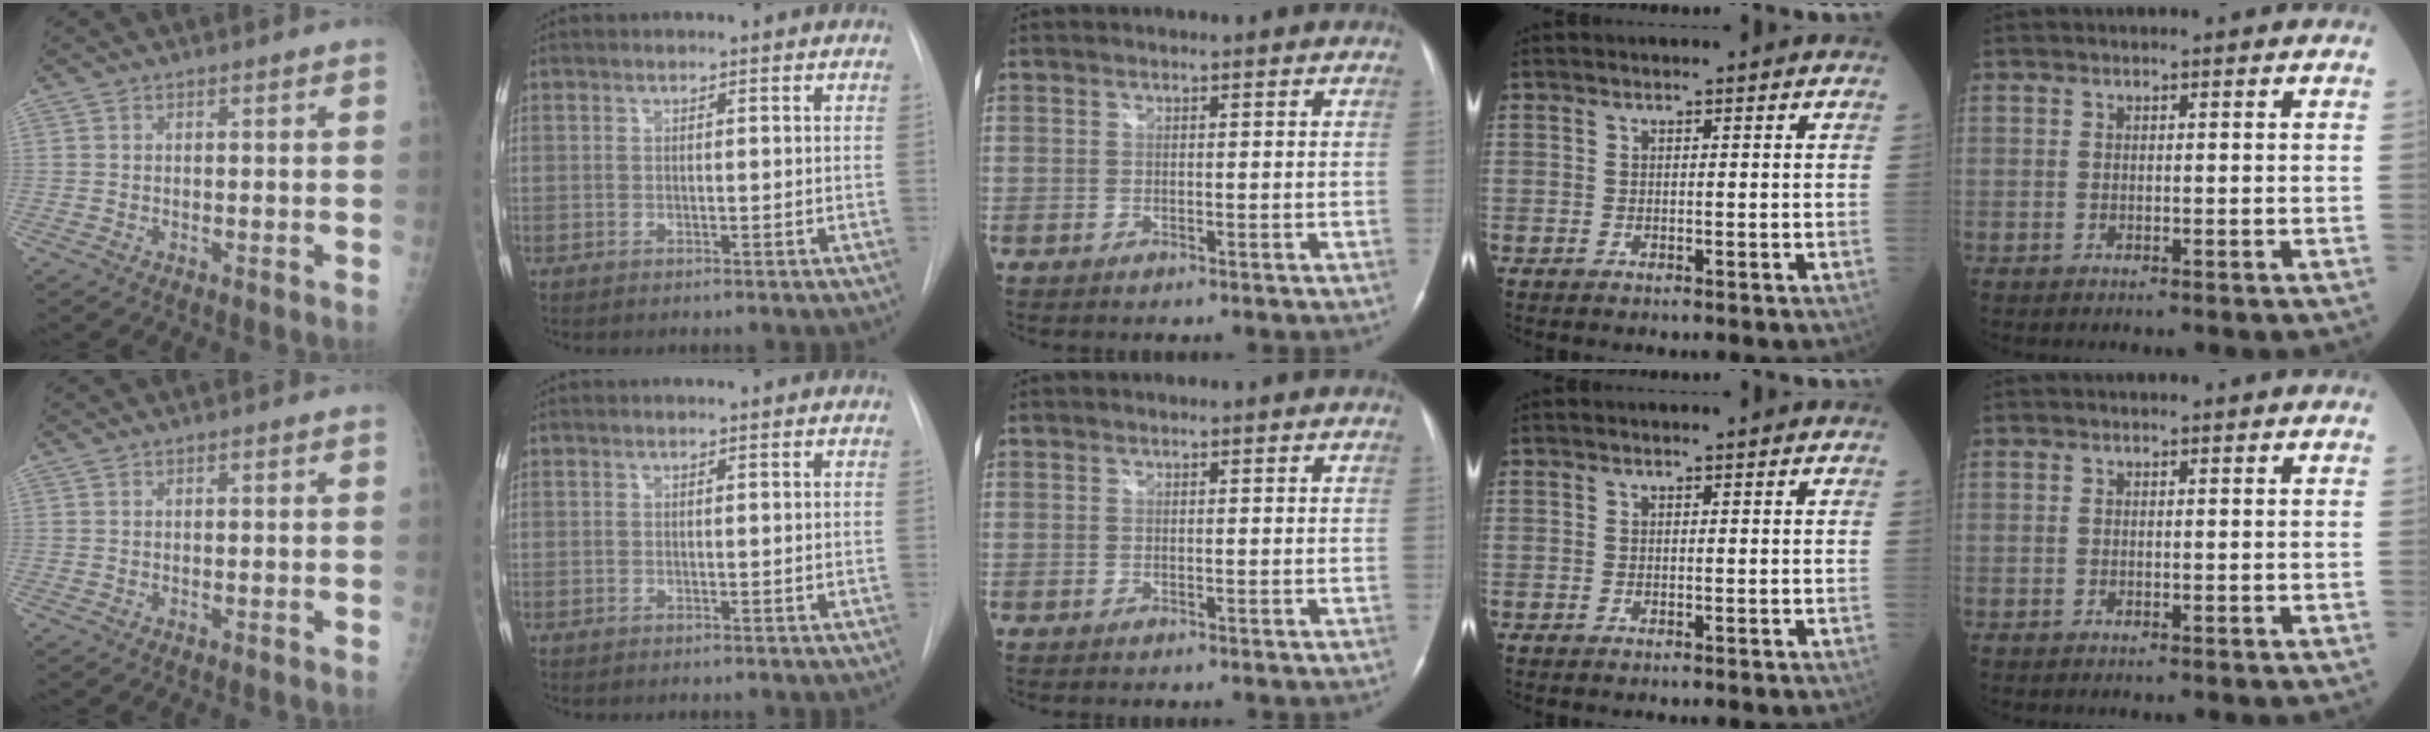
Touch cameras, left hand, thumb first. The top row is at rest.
{}